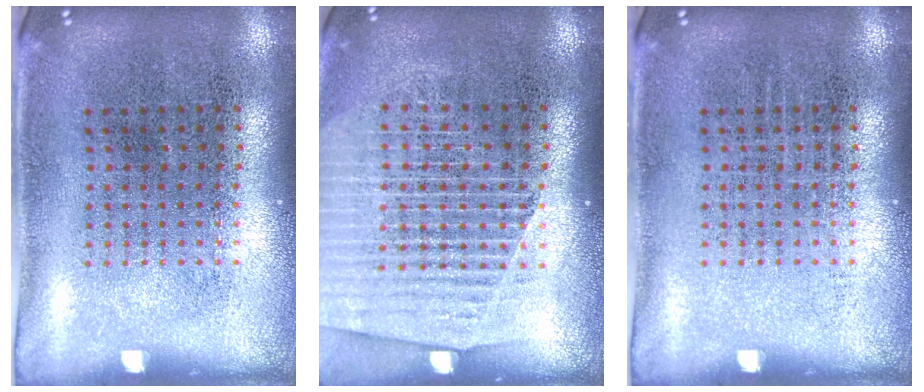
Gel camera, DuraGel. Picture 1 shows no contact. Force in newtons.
{"total": 1.7, "press": 1.6, "slide": 0.6}
{"total": 0.0}